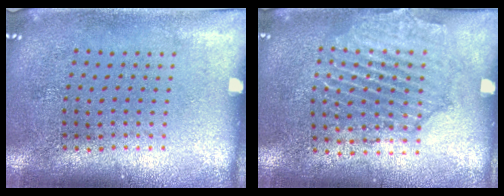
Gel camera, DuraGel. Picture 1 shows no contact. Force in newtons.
{"total": 1.8, "press": 1.8, "slide": 0.3}